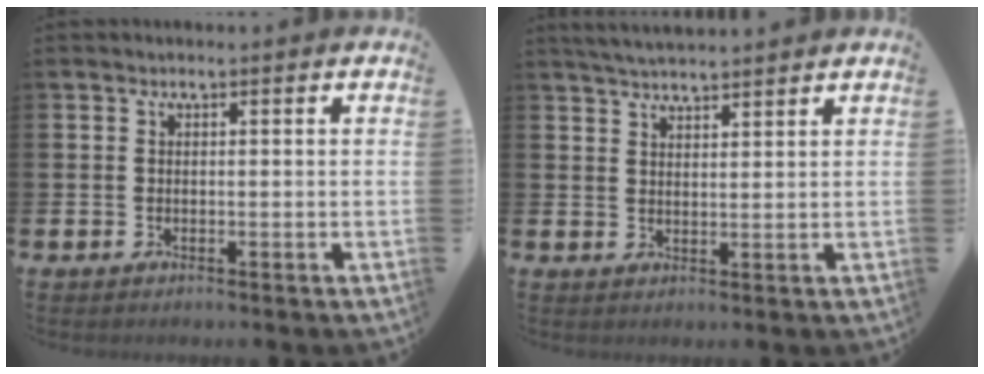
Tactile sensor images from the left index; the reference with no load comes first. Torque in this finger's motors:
{"motor_torque": [-0.06, -0.53, 0.35, 0.21]}